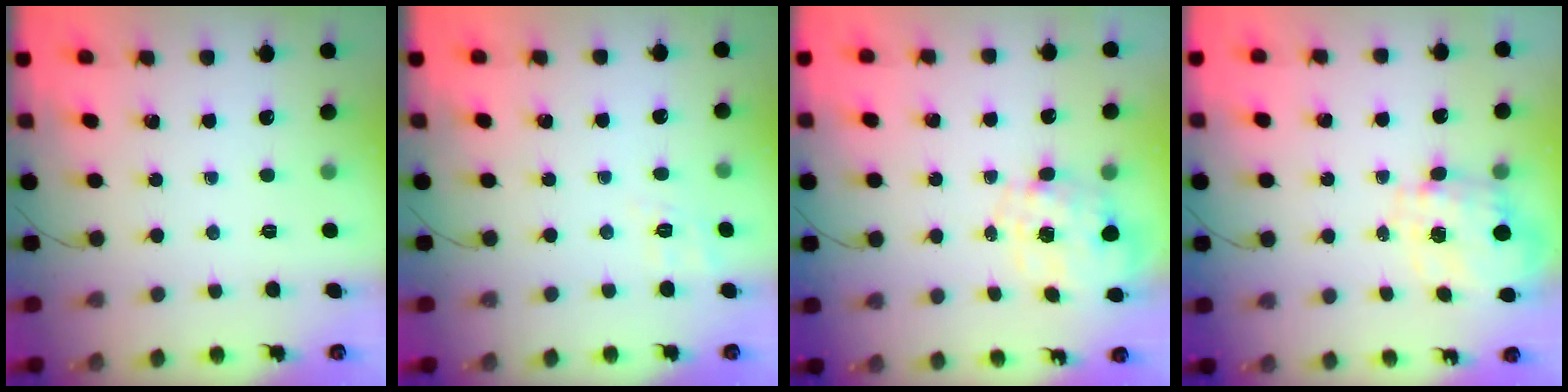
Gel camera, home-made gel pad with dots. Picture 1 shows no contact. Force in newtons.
{"total": 2.0, "press": 0.1, "slide": 2.0}
{"total": 2.1, "press": 1.8, "slide": 1.0}
{"total": 2.9, "press": 2.7, "slide": 1.1}